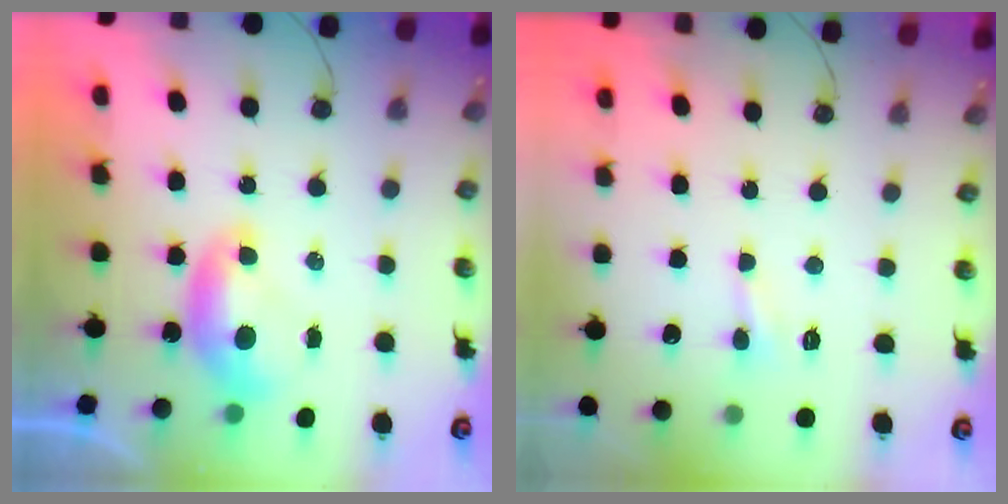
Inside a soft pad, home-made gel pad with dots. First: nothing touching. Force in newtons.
{"total": 0.9, "press": 0.8, "slide": 0.4}